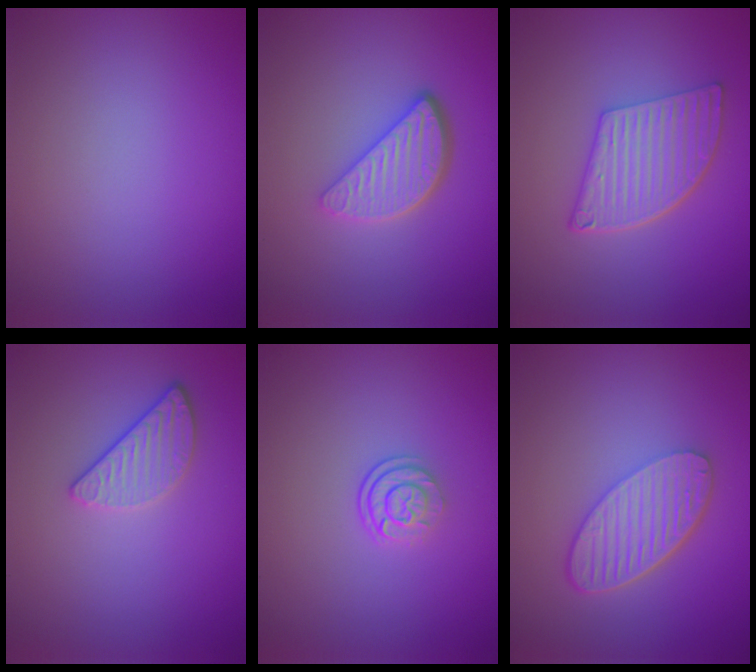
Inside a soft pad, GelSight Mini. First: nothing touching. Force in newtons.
{"total": 4.0, "press": 3.2, "slide": 2.4}
{"total": 5.6, "press": 4.1, "slide": 3.9}
{"total": 2.4, "press": 2.2, "slide": 0.9}
{"total": 2.5, "press": 1.8, "slide": 1.8}
{"total": 5.5, "press": 4.0, "slide": 3.7}